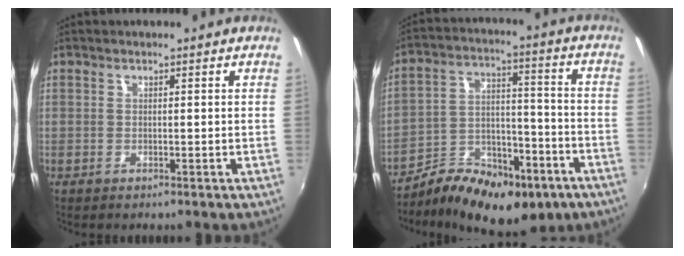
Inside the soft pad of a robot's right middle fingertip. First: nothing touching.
{"total": 19.7, "force": [-12.2, 9.9, 11.8], "torque": [-0.200, 0.003, -0.178]}